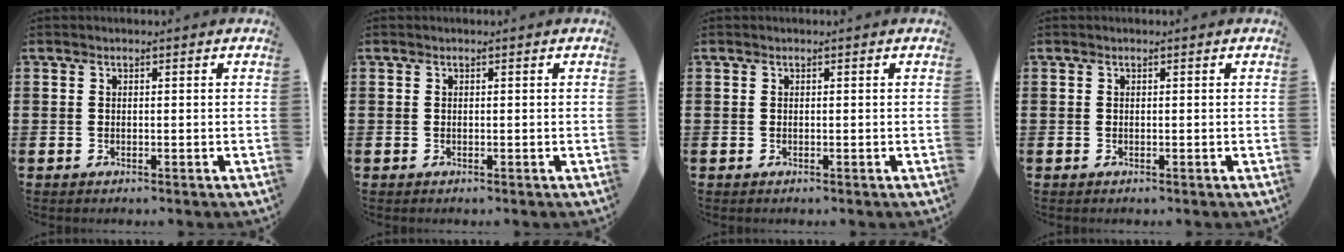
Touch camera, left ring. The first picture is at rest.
{"total": 0.0}
{"total": 0.0}
{"total": 0.0}